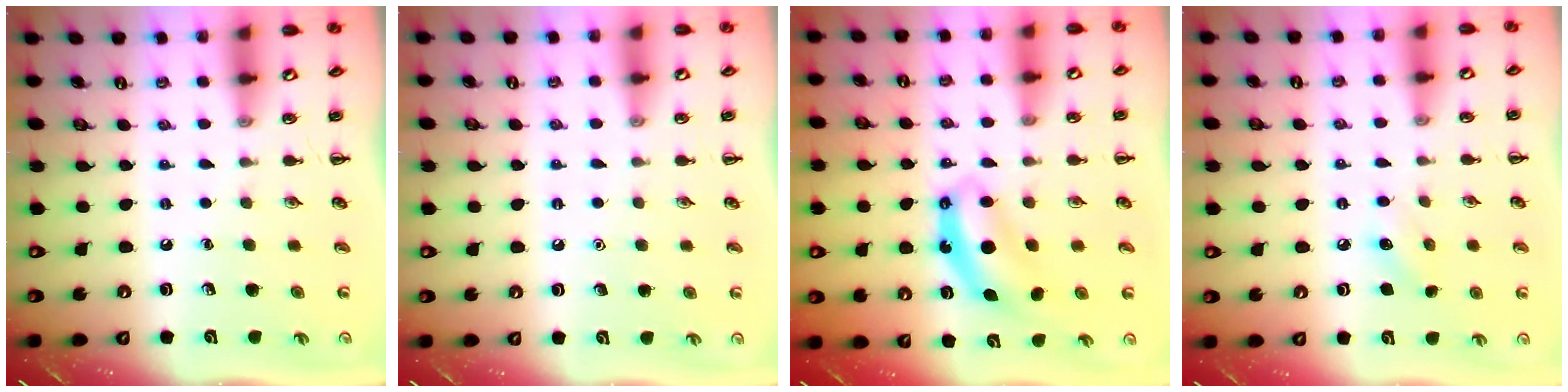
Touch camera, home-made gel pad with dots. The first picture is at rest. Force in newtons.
{"total": 1.5, "press": 1.5, "slide": 0.1}
{"total": 7.1, "press": 7.1, "slide": 0.3}
{"total": 7.4, "press": 7.2, "slide": 1.6}